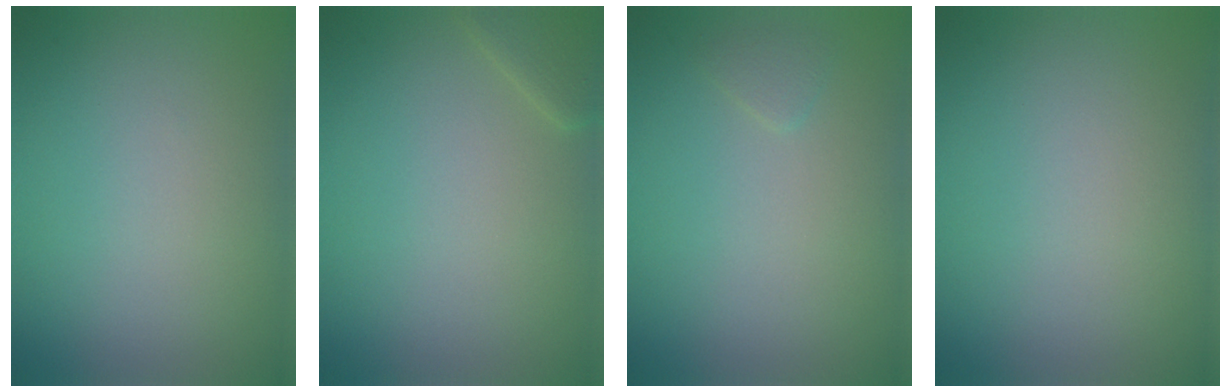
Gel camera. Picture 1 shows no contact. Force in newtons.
{"total": 1.7, "press": 1.7, "slide": 0.1}
{"total": 0.6, "press": 0.6, "slide": 0.0}
{"total": 0.0}